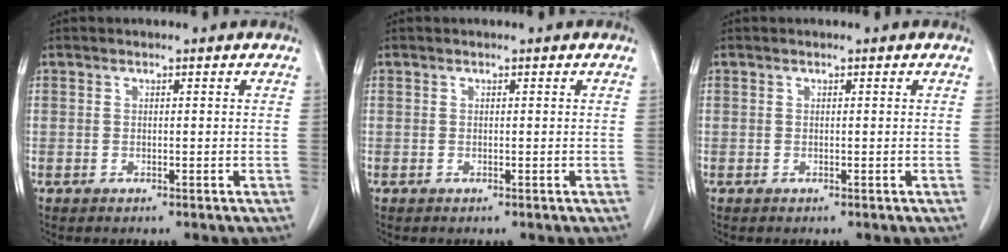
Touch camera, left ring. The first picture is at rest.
{"total": 0.0}
{"total": 0.0}